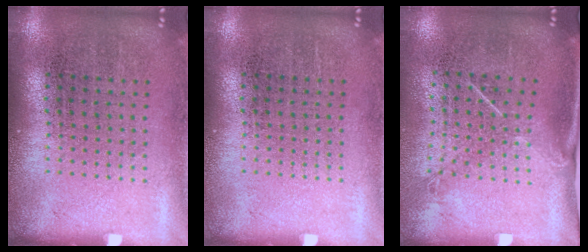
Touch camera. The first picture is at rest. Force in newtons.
{"total": 0.0}
{"total": 1.5, "press": 1.0, "slide": 1.1}